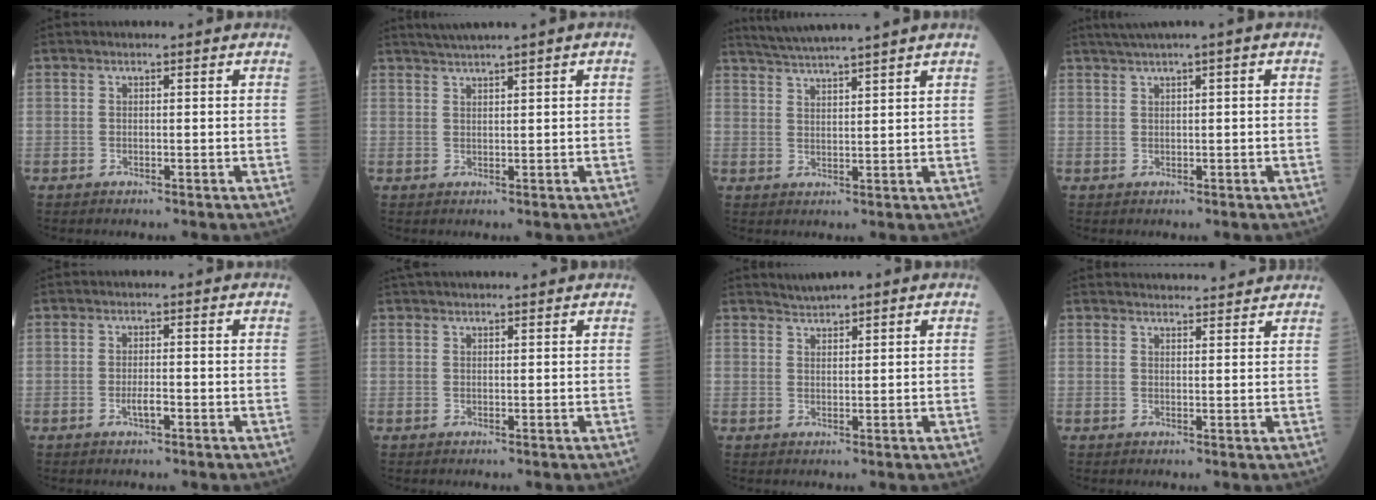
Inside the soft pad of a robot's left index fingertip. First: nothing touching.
{"total": 3.2, "force": [2.4, -0.7, 2.0], "torque": [-0.043, 0.011, 0.048]}
{"total": 7.6, "force": [6.8, -1.7, 3.1], "torque": [-0.057, 0.016, 0.111]}
{"total": 2.9, "force": [1.5, -0.3, 2.5], "torque": [-0.049, 0.013, 0.031]}
{"total": 1.8, "force": [-0.8, 0.3, 1.6], "torque": [-0.031, 0.000, -0.014]}
{"total": 5.7, "force": [5.3, 0.5, 2.2], "torque": [-0.030, 0.035, 0.073]}
{"total": 1.8, "force": [1.8, 0.0, 0.5], "torque": [-0.014, 0.013, 0.034]}
{"total": 10.1, "force": [9.8, 1.2, 2.2], "torque": [-0.024, 0.023, 0.116]}